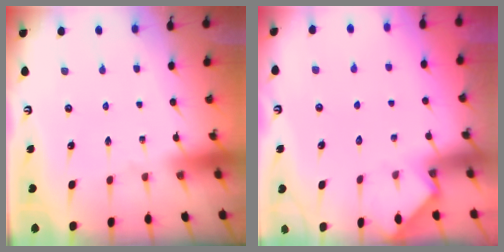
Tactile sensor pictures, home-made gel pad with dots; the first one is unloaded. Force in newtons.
{"total": 4.2, "press": 4.2, "slide": 0.5}